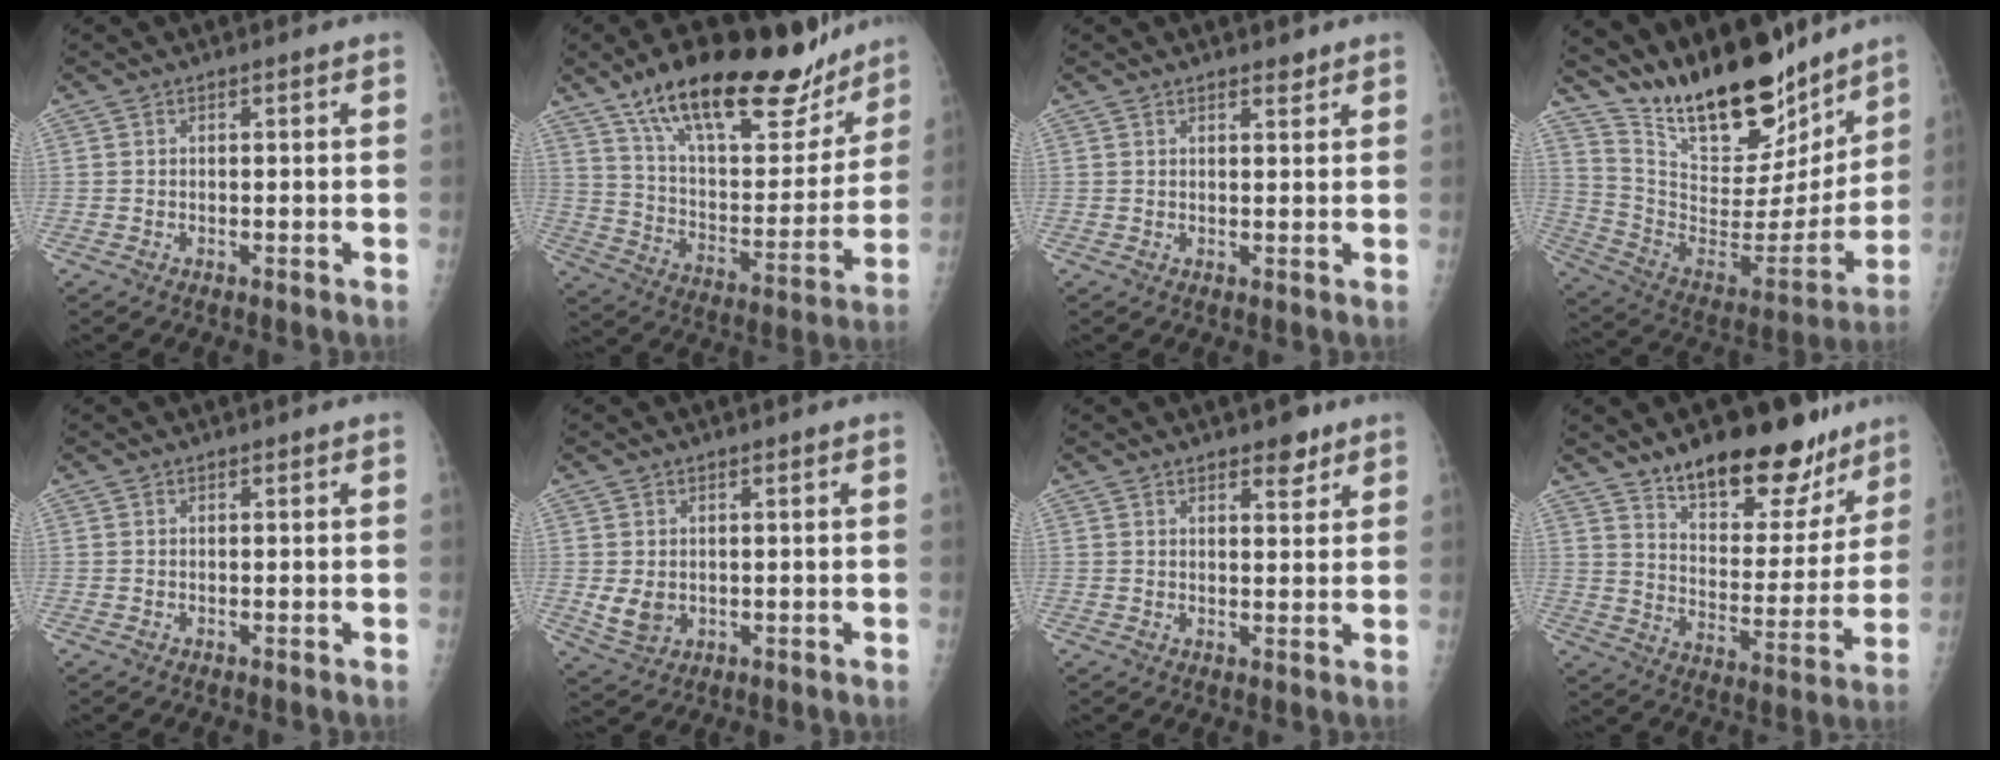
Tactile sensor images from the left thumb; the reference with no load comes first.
{"total": 27.9, "force": [19.5, 10.6, 17.0], "torque": [-0.222, -0.062, 0.311]}
{"total": 1.8, "force": [1.4, 0.7, 0.8], "torque": [-0.004, -0.009, 0.019]}
{"total": 25.9, "force": [20.6, 9.0, 12.9], "torque": [-0.182, -0.100, 0.343]}
{"total": 0.0}
{"total": 4.1, "force": [0.2, 3.3, 2.4], "torque": [-0.038, -0.011, 0.017]}
{"total": 4.1, "force": [2.8, 1.9, 2.3], "torque": [-0.013, -0.015, 0.039]}
{"total": 21.4, "force": [15.5, 9.2, 11.4], "torque": [-0.112, -0.094, 0.235]}